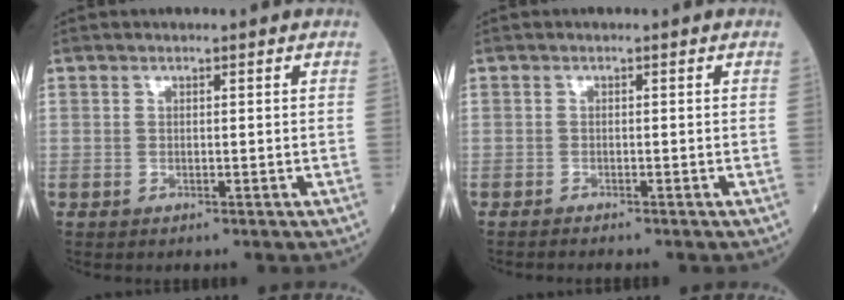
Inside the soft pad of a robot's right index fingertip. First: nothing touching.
{"total": 1.6, "force": [-1.4, -0.1, 0.7], "torque": [-0.013, -0.001, -0.018]}